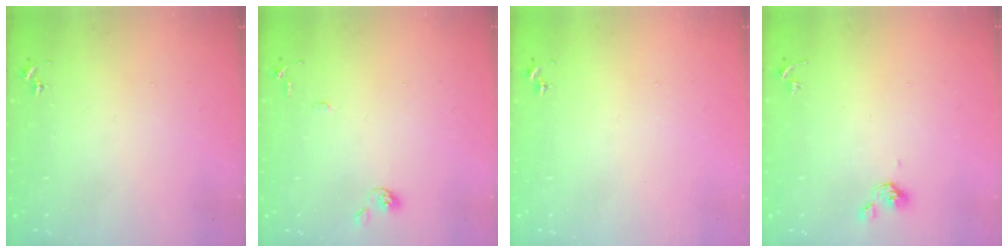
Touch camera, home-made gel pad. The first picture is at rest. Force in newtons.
{"total": 7.0, "press": 7.0, "slide": 0.7}
{"total": 0.0}
{"total": 5.1, "press": 4.9, "slide": 1.4}